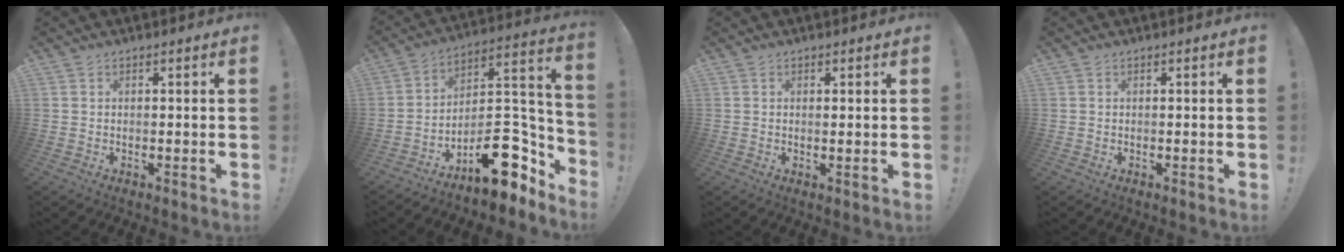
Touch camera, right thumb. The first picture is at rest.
{"total": 17.4, "force": [-10.1, 8.6, 11.3], "torque": [-0.114, 0.058, -0.153]}
{"total": 1.1, "force": [0.5, -0.2, 0.9], "torque": [-0.005, -0.005, 0.005]}
{"total": 0.0}